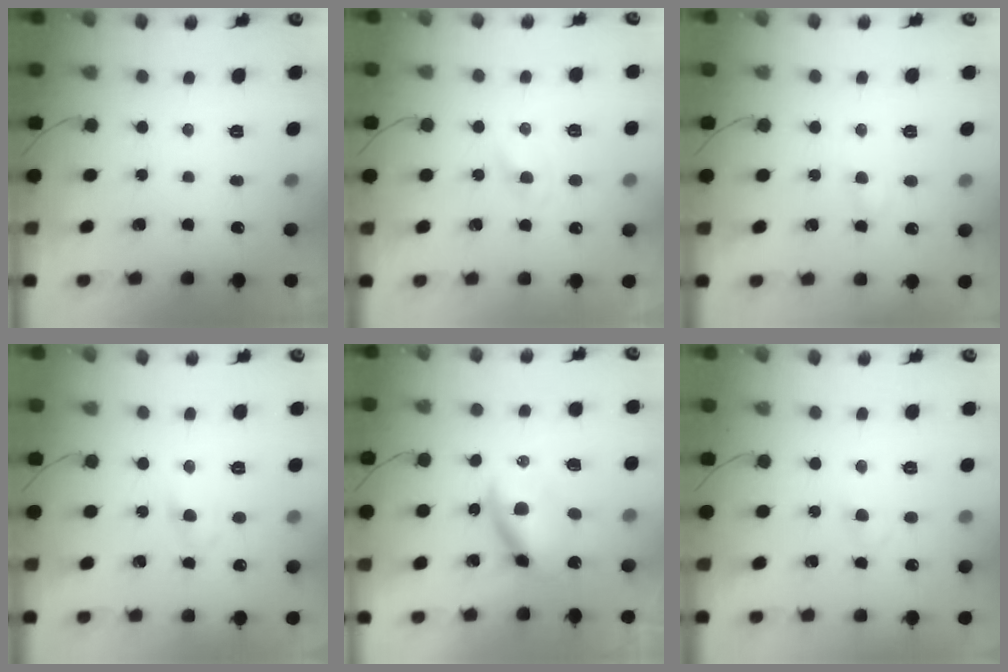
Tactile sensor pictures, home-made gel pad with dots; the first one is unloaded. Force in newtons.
{"total": 1.8, "press": 1.5, "slide": 0.9}
{"total": 3.1, "press": 2.9, "slide": 1.1}
{"total": 3.6, "press": 3.3, "slide": 1.3}
{"total": 7.6, "press": 7.6, "slide": 1.0}
{"total": 2.5, "press": 2.3, "slide": 1.0}